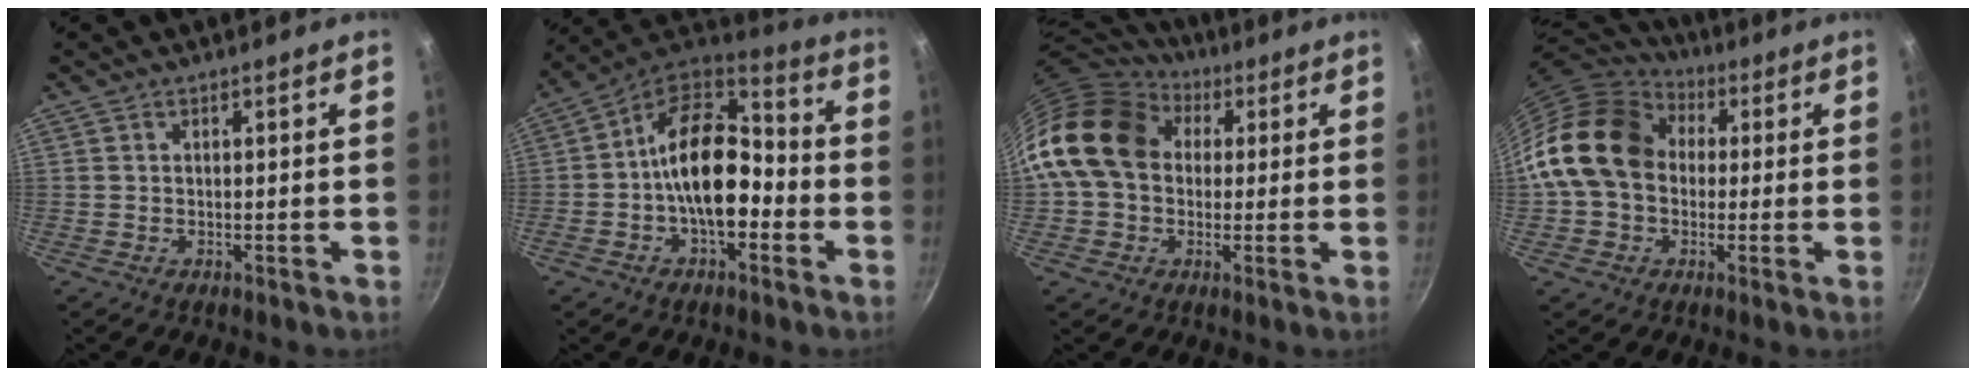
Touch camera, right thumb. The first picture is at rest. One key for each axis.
{"total": 16.8, "fx": -2.9, "fy": 9.9, "fz": 13.3, "tx": -0.187, "ty": 0.056, "tz": -0.066}
{"total": 17.5, "fx": 3.7, "fy": 13.6, "fz": 10.4, "tx": -0.165, "ty": 0.028, "tz": 0.052}
{"total": 17.4, "fx": 1.8, "fy": 13.5, "fz": 10.8, "tx": -0.172, "ty": 0.036, "tz": 0.021}